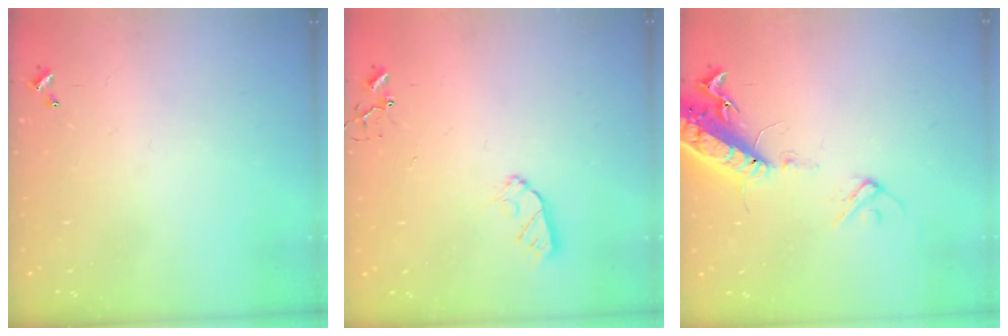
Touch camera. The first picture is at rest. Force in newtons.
{"total": 4.5, "press": 4.5, "slide": 0.6}
{"total": 15.6, "press": 15.2, "slide": 3.5}